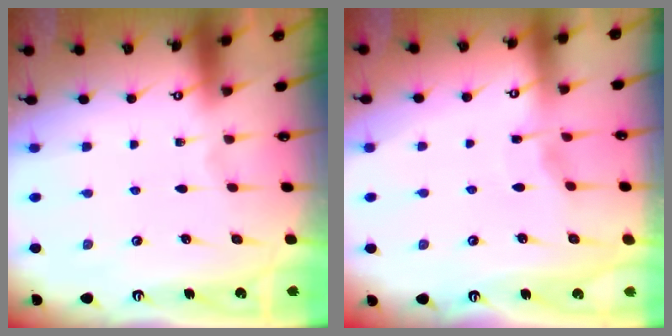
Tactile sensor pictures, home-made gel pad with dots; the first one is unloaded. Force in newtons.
{"total": 3.2, "press": 3.2, "slide": 0.5}